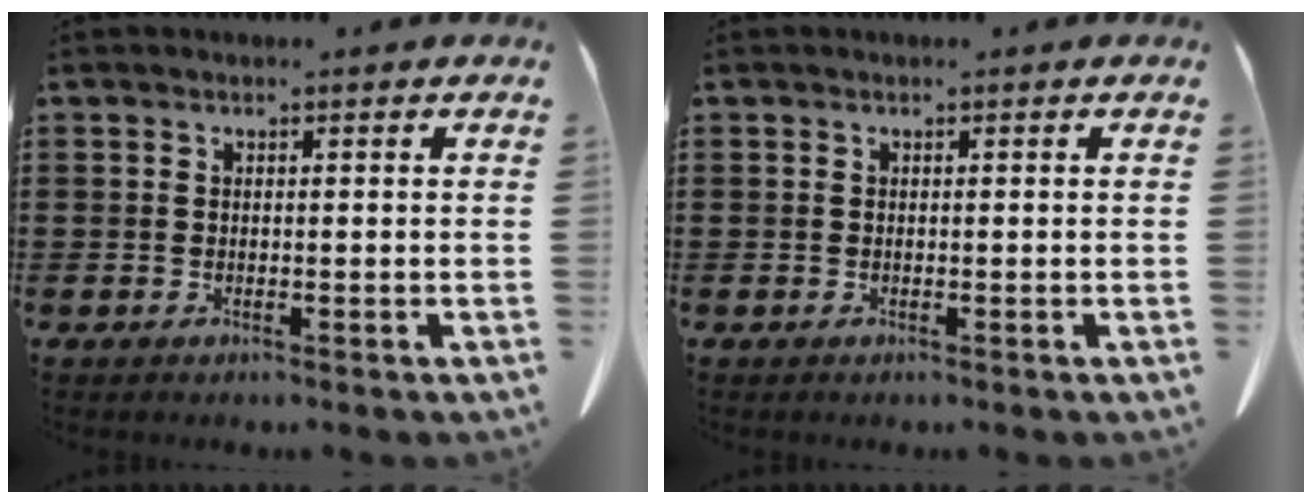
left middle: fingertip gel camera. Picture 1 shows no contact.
{"total": 0.0}